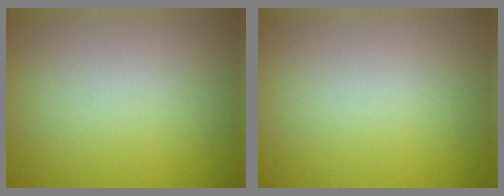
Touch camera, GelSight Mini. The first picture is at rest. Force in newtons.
{"total": 0.0}